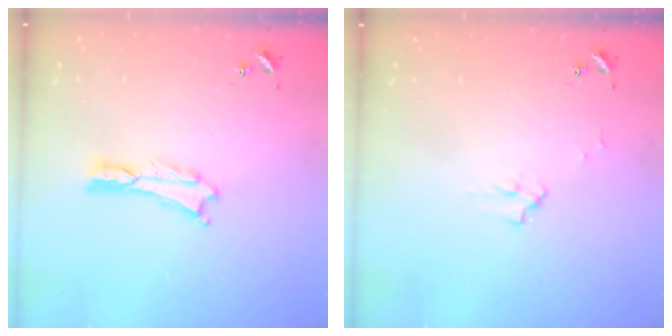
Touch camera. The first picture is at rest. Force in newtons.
{"total": 2.2, "press": 2.2, "slide": 0.3}